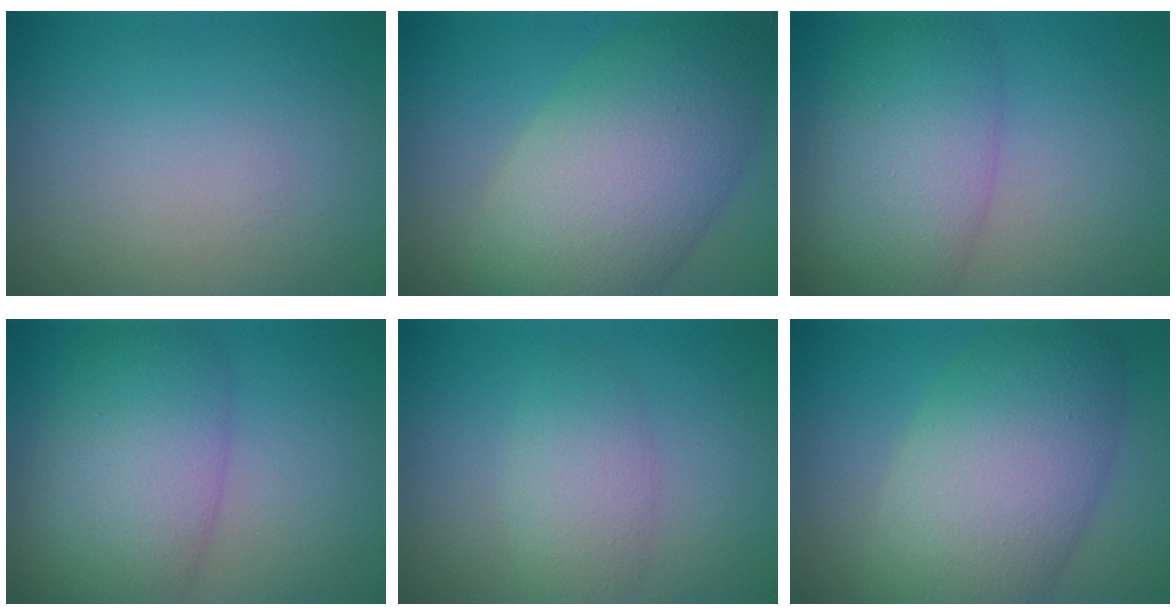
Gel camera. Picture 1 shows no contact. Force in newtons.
{"total": 10.5, "press": 10.5, "slide": 0.7}
{"total": 7.3, "press": 7.3, "slide": 0.3}
{"total": 7.9, "press": 7.9, "slide": 0.3}
{"total": 2.9, "press": 2.9, "slide": 0.1}
{"total": 9.6, "press": 9.6, "slide": 0.7}